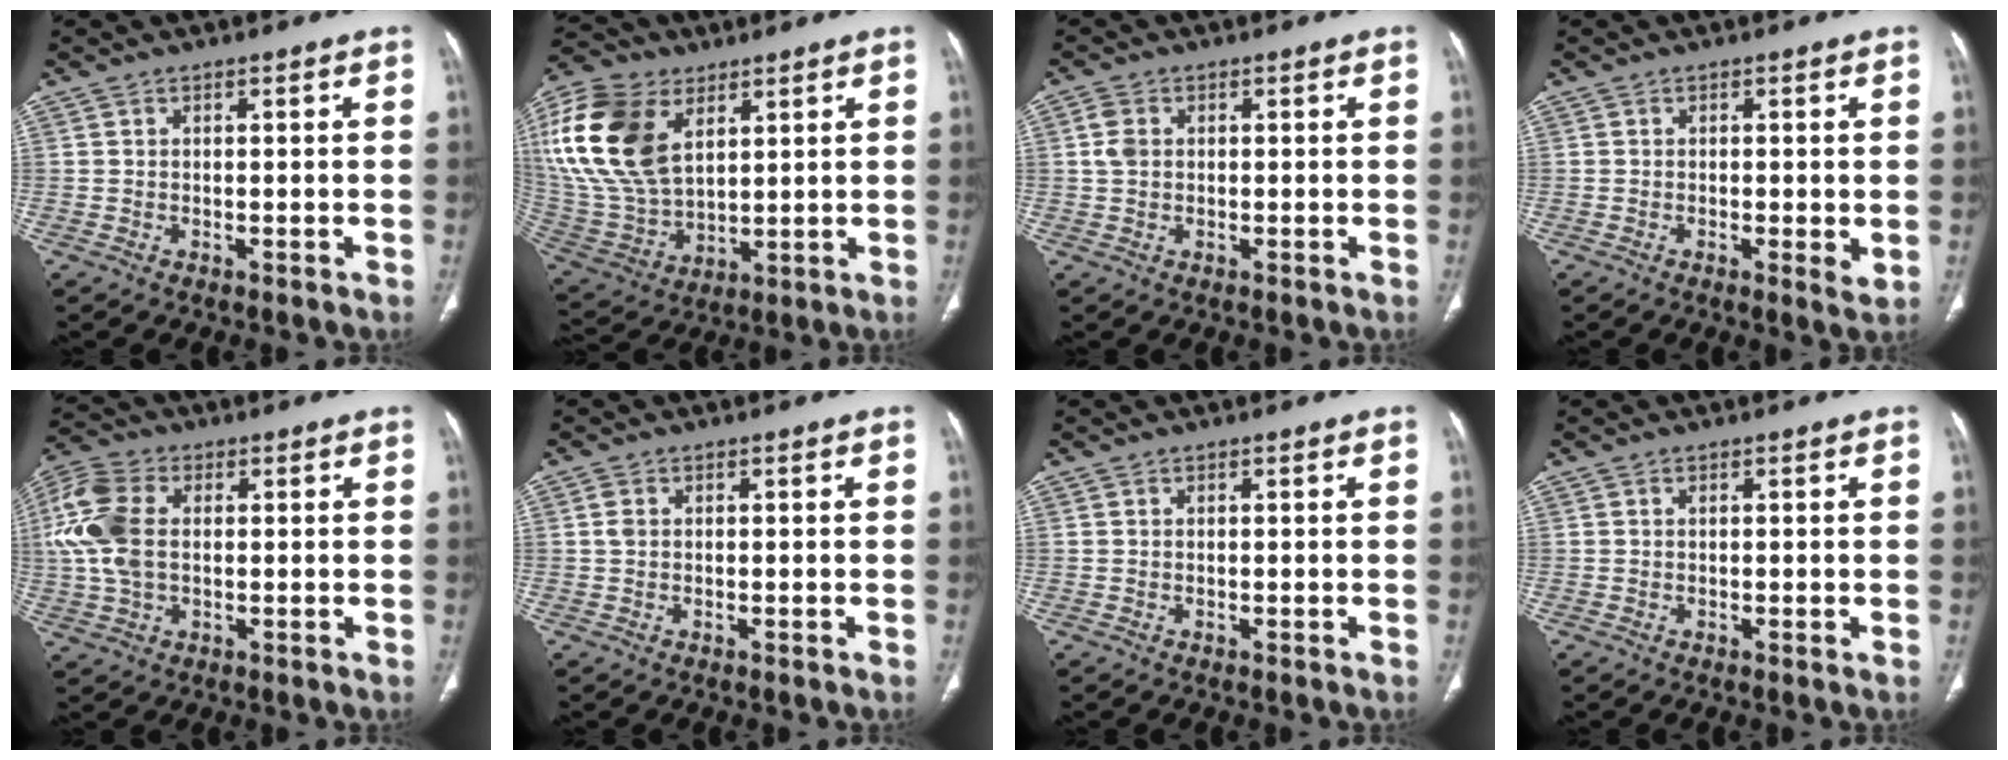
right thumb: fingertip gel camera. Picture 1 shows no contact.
{"total": 23.5, "force": [8.7, 14.5, 16.3], "torque": [-0.355, -0.015, 0.170]}
{"total": 2.9, "force": [0.5, 2.1, 1.9], "torque": [-0.045, 0.006, 0.009]}
{"total": 2.8, "force": [-0.3, 0.9, 2.6], "torque": [-0.043, -0.009, -0.007]}
{"total": 12.3, "force": [1.3, 8.0, 9.3], "torque": [-0.219, 0.018, 0.024]}
{"total": 1.4, "force": [0.2, 1.0, 1.0], "torque": [-0.024, 0.004, 0.005]}
{"total": 0.0}
{"total": 0.6, "force": [0.0, 0.2, 0.5], "torque": [-0.009, -0.001, 0.001]}